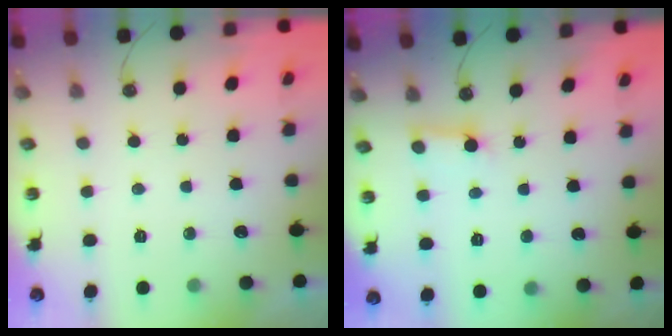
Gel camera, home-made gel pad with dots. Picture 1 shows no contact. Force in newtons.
{"total": 2.8, "press": 2.8, "slide": 0.3}